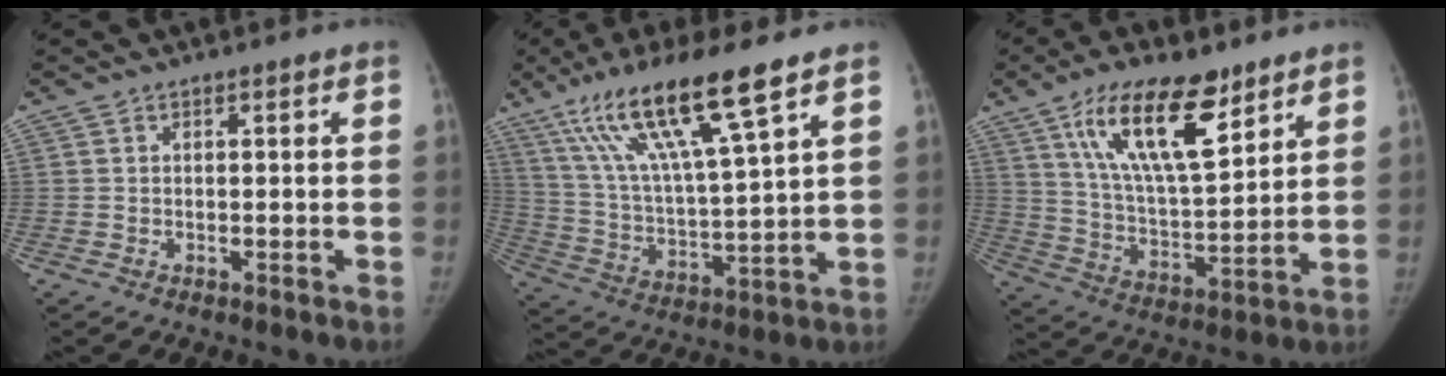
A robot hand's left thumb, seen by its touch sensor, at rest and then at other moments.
{"total": 18.8, "force": [11.5, 2.4, 14.7], "torque": [-0.272, -0.040, 0.217]}
{"total": 18.2, "force": [10.4, 6.9, 13.2], "torque": [-0.195, -0.050, 0.193]}